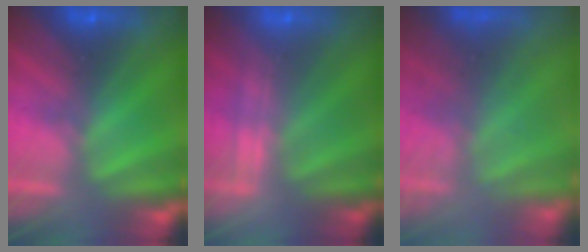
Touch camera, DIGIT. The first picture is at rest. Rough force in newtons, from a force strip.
{"total": 2.2}
{"total": 7.0}